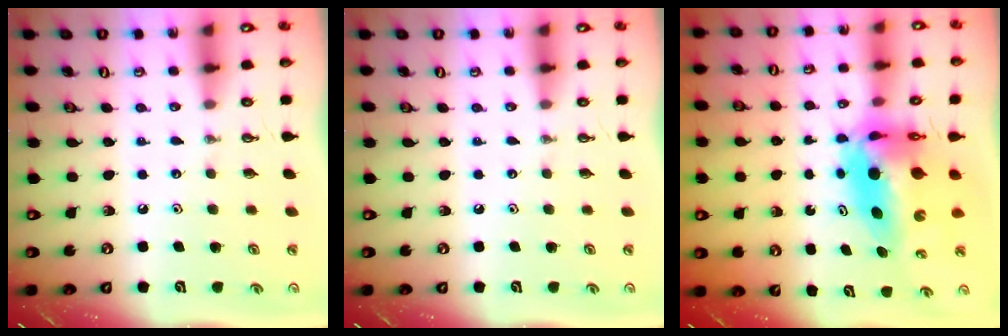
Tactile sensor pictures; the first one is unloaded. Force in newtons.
{"total": 0.0}
{"total": 10.8, "press": 10.6, "slide": 2.1}